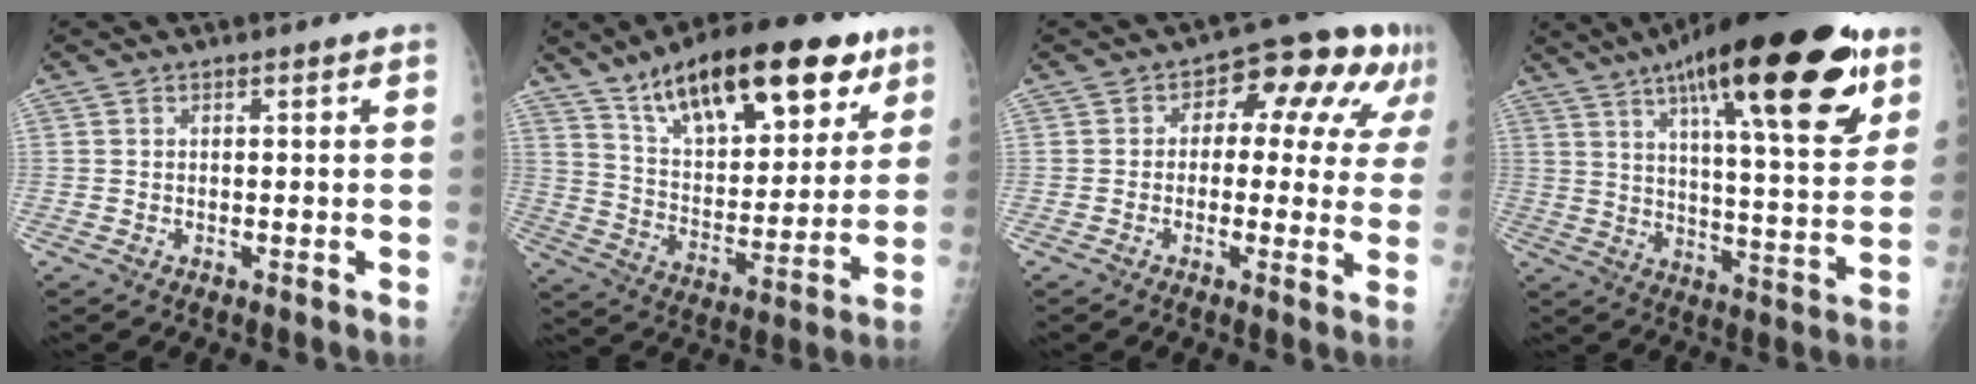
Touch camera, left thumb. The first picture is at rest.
{"total": 25.1, "force": [14.9, 10.5, 17.2], "torque": [-0.228, -0.039, 0.245]}
{"total": 12.7, "force": [4.3, 7.5, 9.4], "torque": [-0.061, 0.022, 0.045]}
{"total": 28.5, "force": [15.5, 7.8, 22.6], "torque": [-0.325, -0.034, 0.233]}